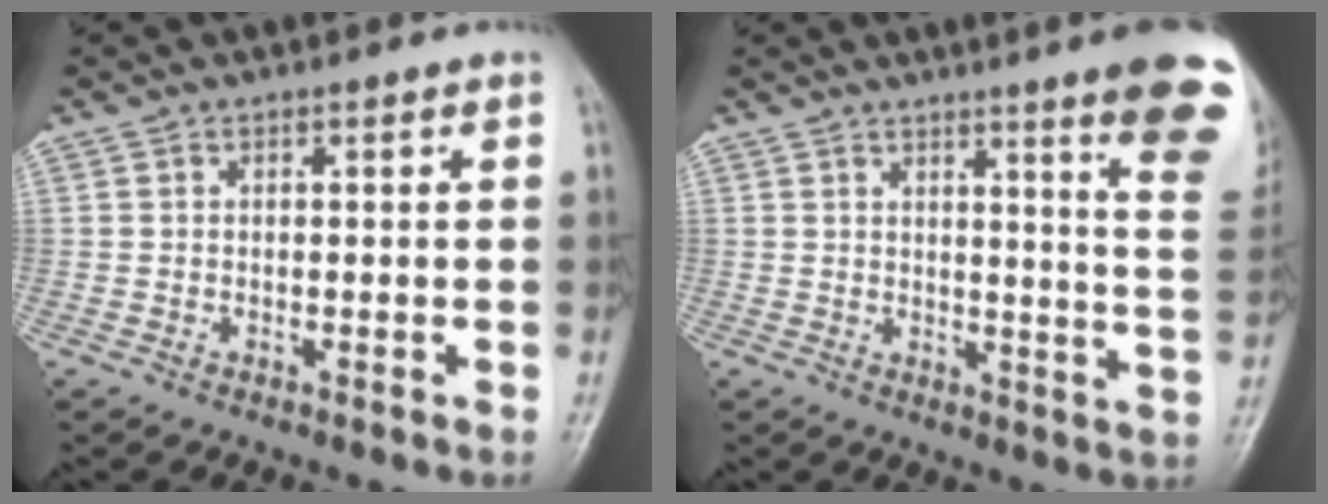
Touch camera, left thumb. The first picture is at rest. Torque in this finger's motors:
{"motor_torque": [2.84, 1.65, 1.37, -1.40, 0.10]}